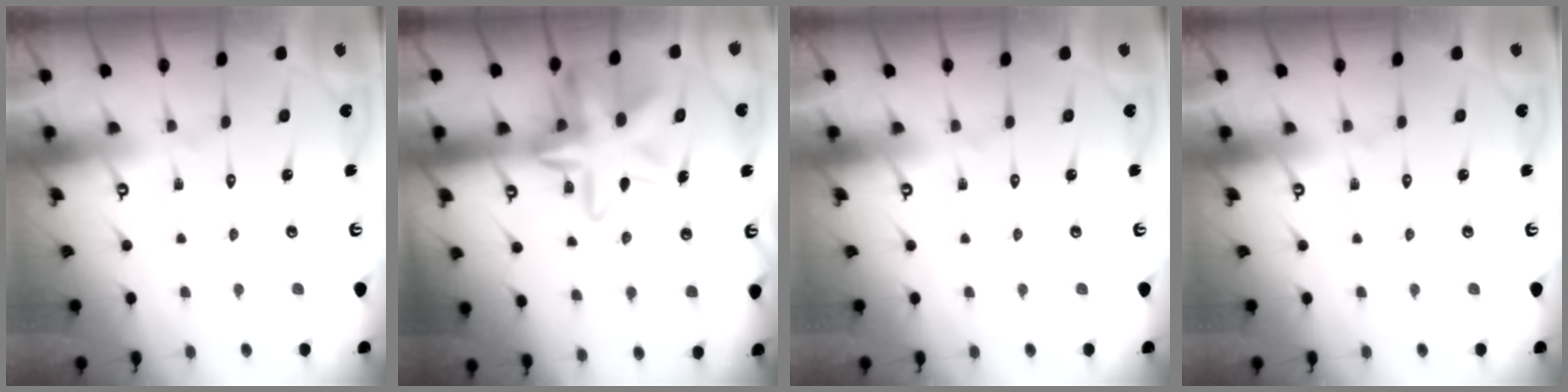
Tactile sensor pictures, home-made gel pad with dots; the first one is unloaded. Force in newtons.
{"total": 15.6, "press": 15.5, "slide": 1.7}
{"total": 0.0}
{"total": 0.0}